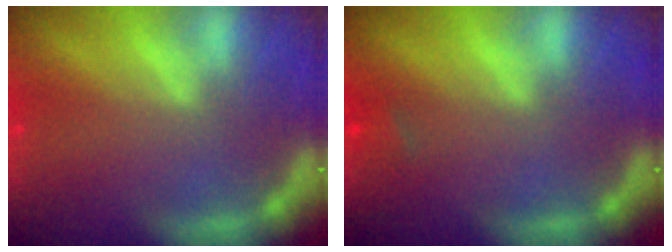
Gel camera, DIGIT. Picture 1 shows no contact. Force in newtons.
{"total": 0.9}